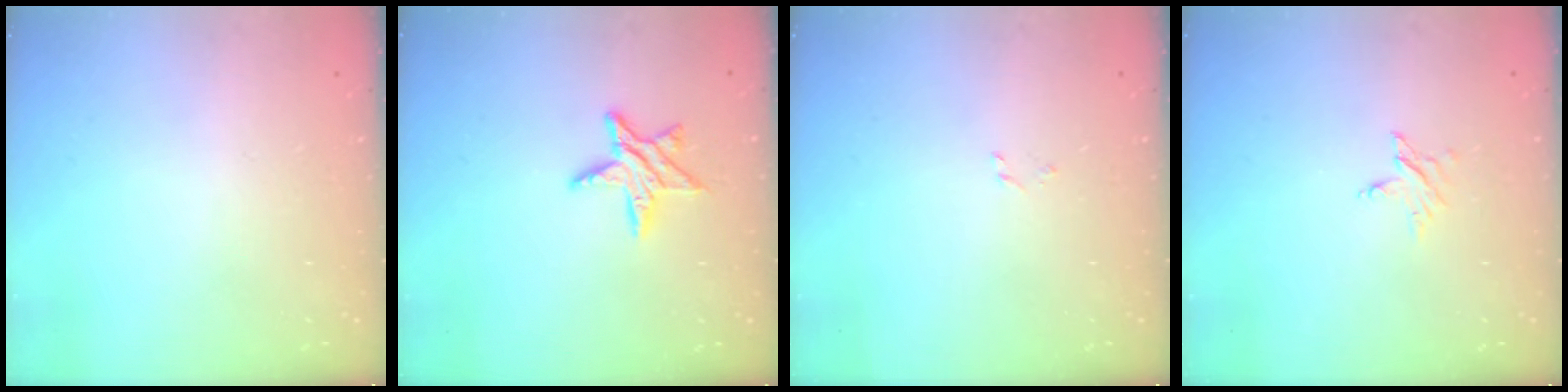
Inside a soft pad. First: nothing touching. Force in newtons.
{"total": 8.9, "press": 8.9, "slide": 0.5}
{"total": 1.6, "press": 1.5, "slide": 0.3}
{"total": 2.8, "press": 2.8, "slide": 0.1}